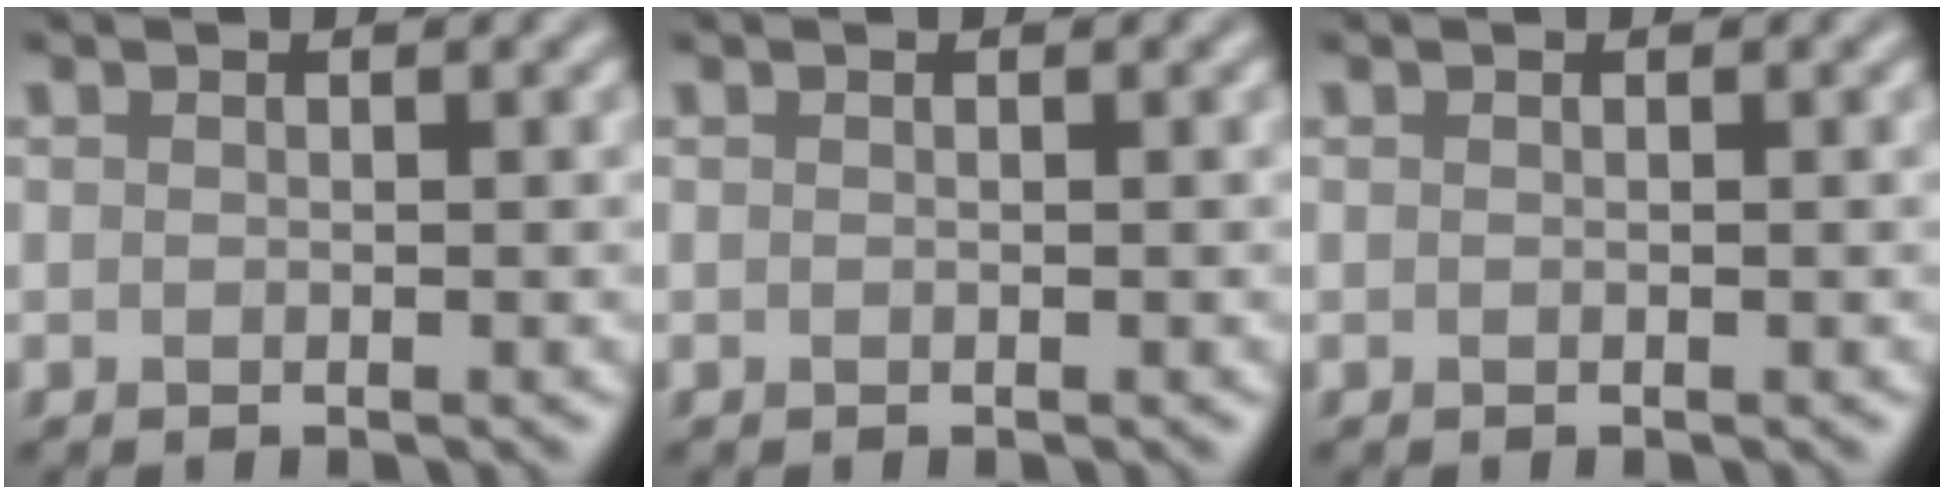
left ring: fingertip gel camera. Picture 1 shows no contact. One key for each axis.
{"total": 0.0}
{"total": 0.0}